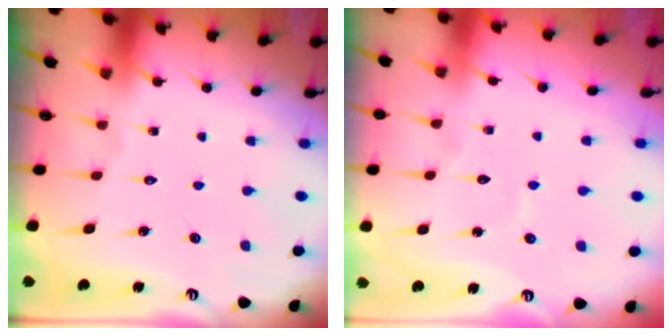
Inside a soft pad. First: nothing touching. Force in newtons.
{"total": 3.6, "press": 3.6, "slide": 0.3}